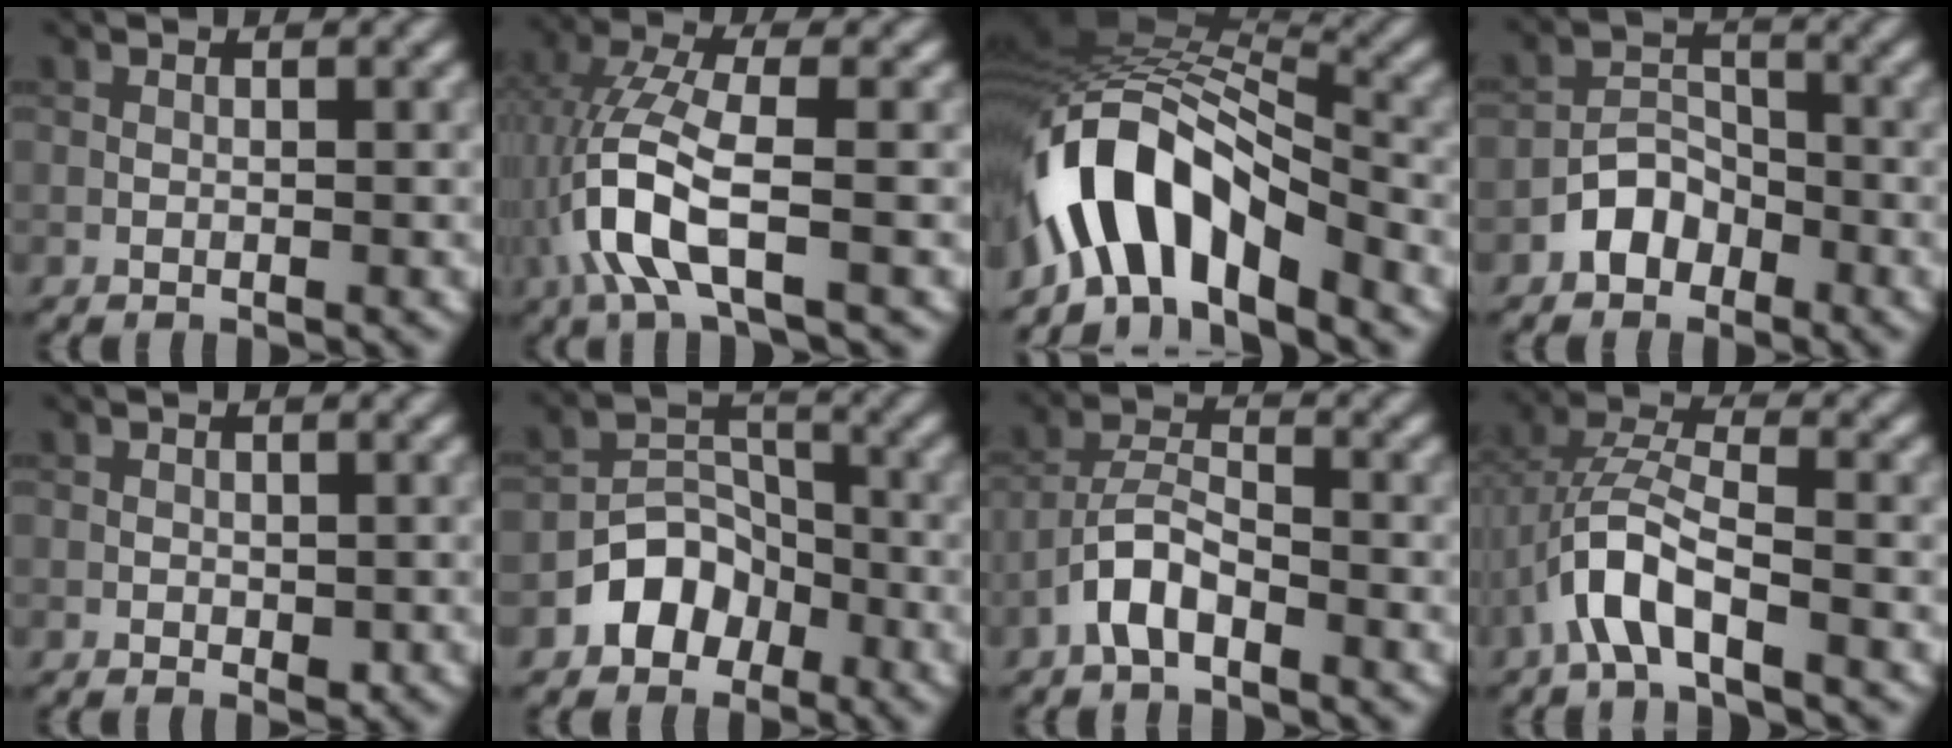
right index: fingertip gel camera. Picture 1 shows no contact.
{"total": 6.3, "force": [-1.7, 2.2, 5.7], "torque": [-0.133, 0.009, -0.038]}
{"total": 9.9, "force": [-5.3, 4.4, 7.1], "torque": [-0.125, 0.013, -0.101]}
{"total": 3.1, "force": [-2.0, 2.1, 1.1], "torque": [-0.012, 0.013, -0.040]}
{"total": 0.8, "force": [-0.1, 0.6, 0.5], "torque": [-0.005, -0.003, -0.001]}
{"total": 4.3, "force": [-2.5, 3.2, 1.6], "torque": [-0.017, 0.007, -0.047]}
{"total": 3.6, "force": [-2.3, 1.4, 2.3], "torque": [-0.046, 0.013, -0.054]}
{"total": 5.1, "force": [-2.4, 1.7, 4.1], "torque": [-0.086, 0.013, -0.049]}